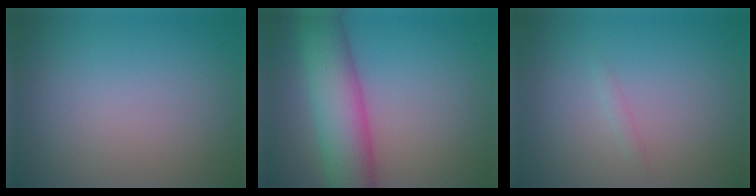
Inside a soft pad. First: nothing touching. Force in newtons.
{"total": 8.7, "press": 8.7, "slide": 0.1}
{"total": 0.6, "press": 0.6, "slide": 0.0}